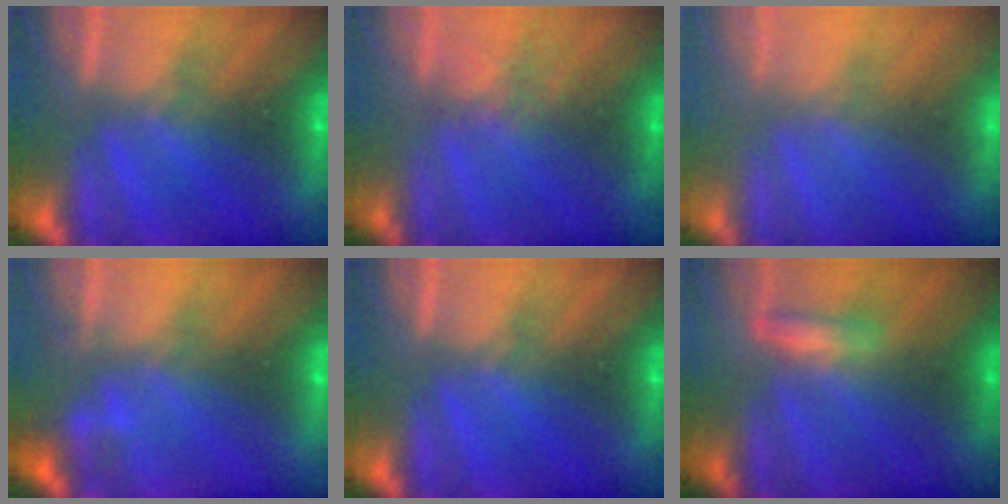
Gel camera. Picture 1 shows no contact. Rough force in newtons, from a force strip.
{"total": 2.4}
{"total": 2.9}
{"total": 2.2}
{"total": 0.0}
{"total": 1.3}